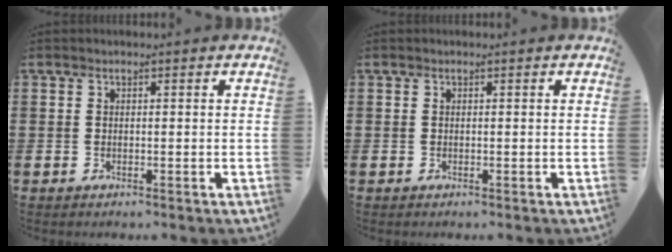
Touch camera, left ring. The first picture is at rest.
{"total": 0.0}